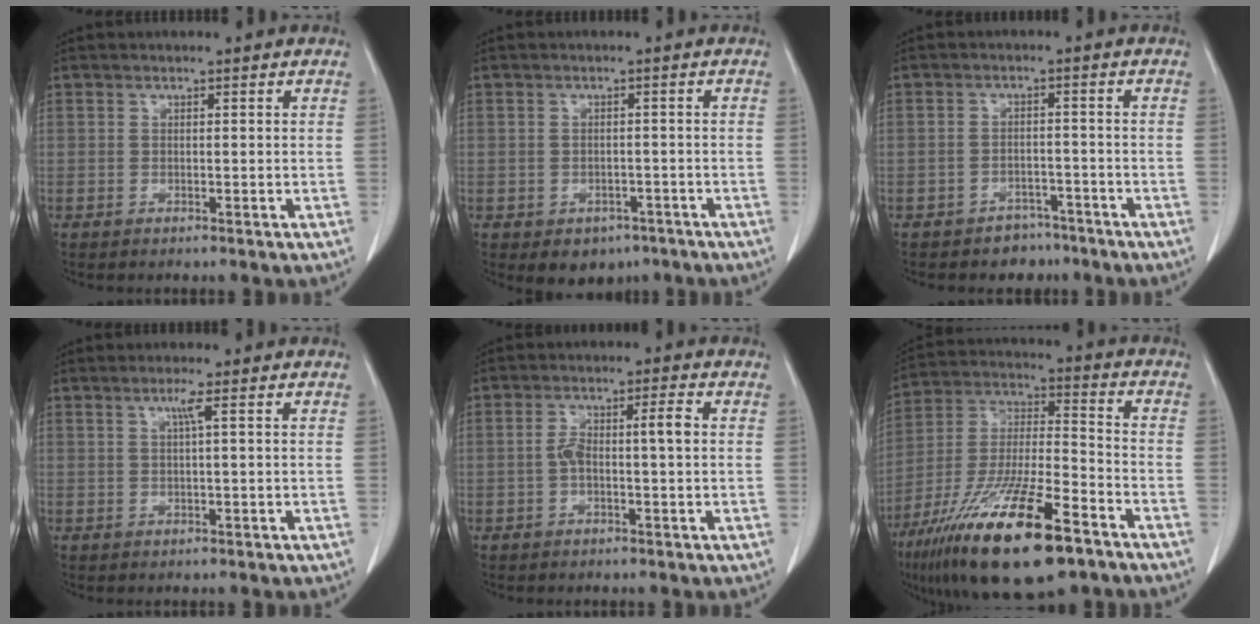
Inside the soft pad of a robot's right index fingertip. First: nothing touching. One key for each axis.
{"total": 4.4, "fx": -2.7, "fy": 3.2, "fz": 1.4, "tx": -0.009, "ty": 0.006, "tz": -0.026}
{"total": 4.1, "fx": -3.1, "fy": 2.6, "fz": 0.4, "tx": -0.007, "ty": 0.012, "tz": -0.041}
{"total": 1.6, "fx": 0.4, "fy": -0.3, "fz": 1.5, "tx": -0.028, "ty": 0.002, "tz": 0.007}
{"total": 4.8, "fx": -0.3, "fy": 0.8, "fz": 4.7, "tx": -0.095, "ty": 0.024, "tz": 0.000}
{"total": 22.7, "fx": -13.8, "fy": 4.6, "fz": 17.4, "tx": -0.329, "ty": -0.034, "tz": -0.242}